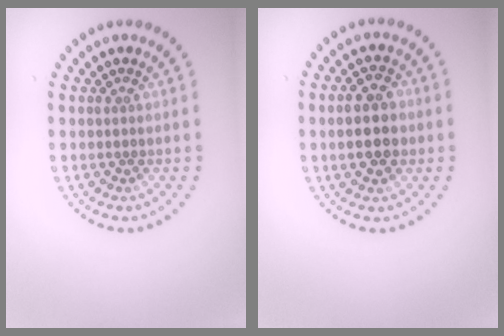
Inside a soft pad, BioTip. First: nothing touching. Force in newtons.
{"total": 4.5, "press": 4.4, "slide": 0.3}